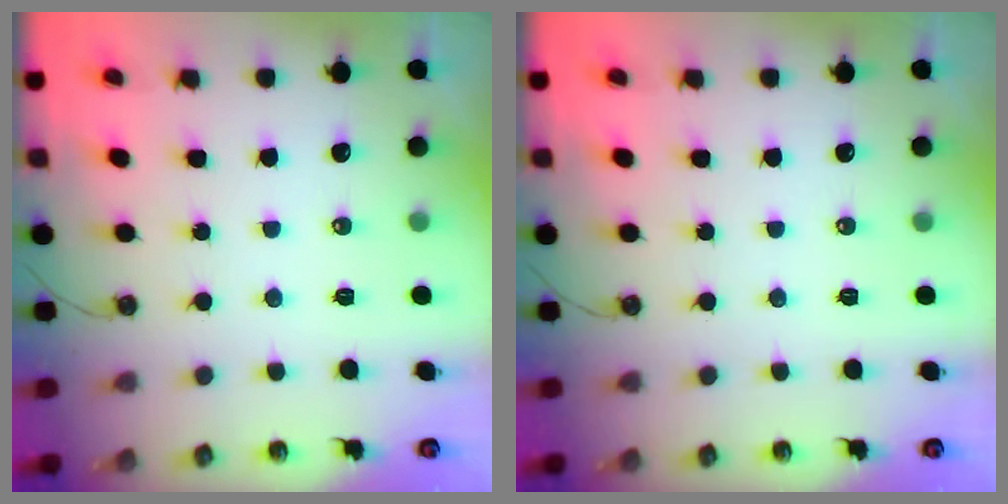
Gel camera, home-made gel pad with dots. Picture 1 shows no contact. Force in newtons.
{"total": 0.0}